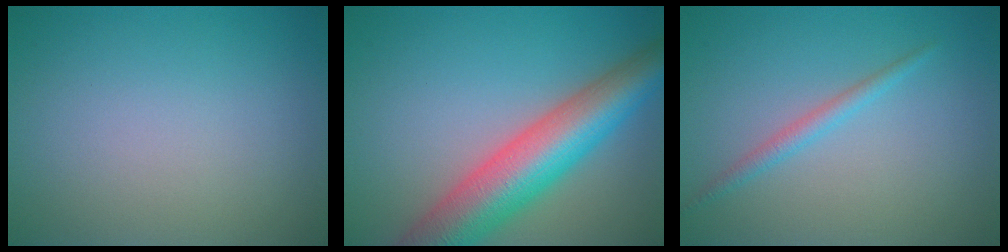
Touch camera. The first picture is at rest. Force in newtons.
{"total": 9.4, "press": 9.4, "slide": 0.3}
{"total": 1.5, "press": 1.5, "slide": 0.1}